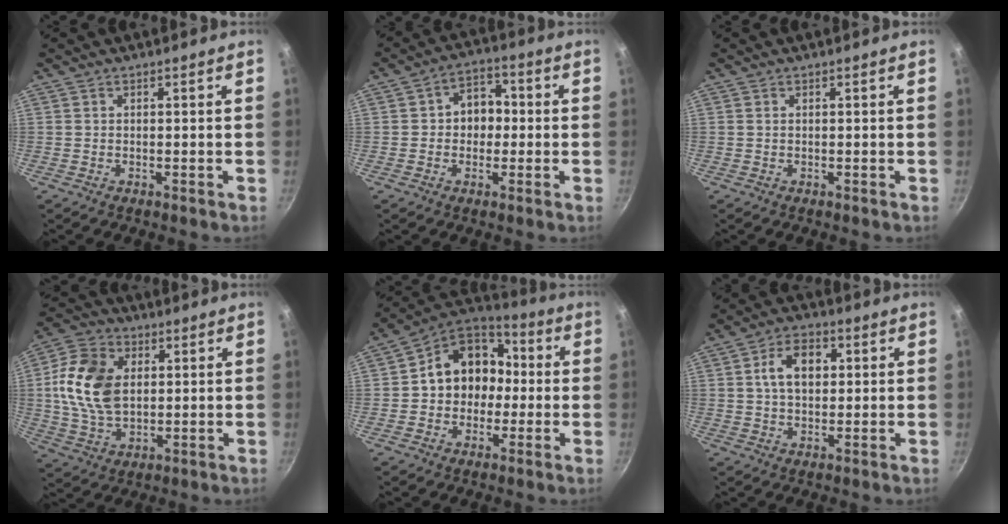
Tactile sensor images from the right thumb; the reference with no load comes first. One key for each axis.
{"total": 6.9, "fx": -0.2, "fy": 5.6, "fz": 4.0, "tx": -0.009, "ty": 0.019, "tz": -0.012}
{"total": 0.0}
{"total": 15.2, "fx": 2.1, "fy": 10.3, "fz": 10.9, "tx": -0.192, "ty": -0.001, "tz": 0.034}
{"total": 14.3, "fx": -0.3, "fy": 12.1, "fz": 7.5, "tx": -0.072, "ty": 0.047, "tz": -0.018}
{"total": 8.3, "fx": 1.6, "fy": 5.5, "fz": 5.9, "tx": -0.080, "ty": 0.010, "tz": 0.022}